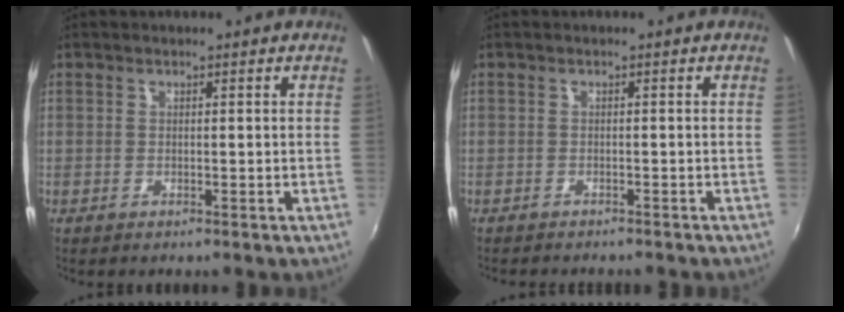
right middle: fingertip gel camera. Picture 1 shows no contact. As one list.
[{"total": 3.0, "force": [-2.8, 0.7, 0.9], "torque": [-0.023, -0.012, -0.042]}]